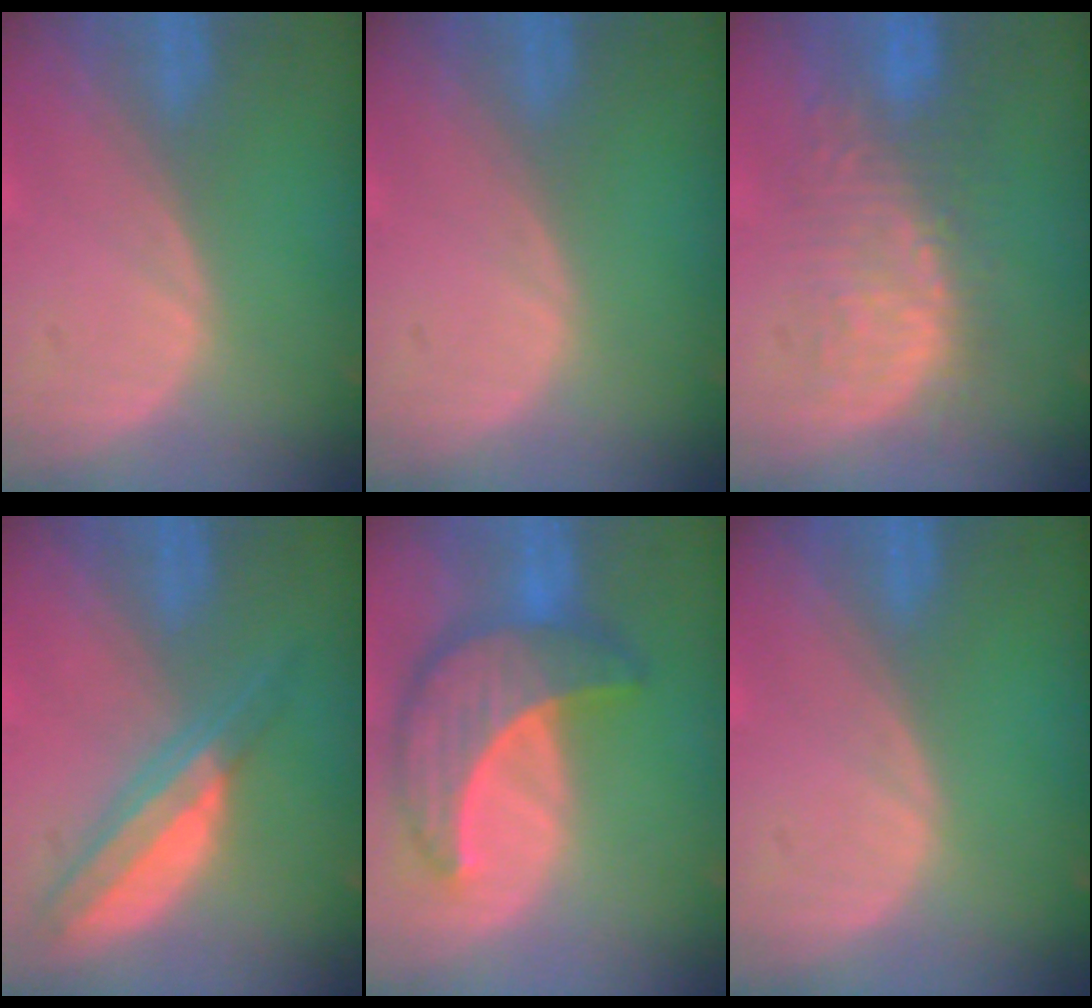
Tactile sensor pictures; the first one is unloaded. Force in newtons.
{"total": 0.0}
{"total": 9.2, "press": 8.9, "slide": 2.1}
{"total": 6.8, "press": 5.8, "slide": 3.4}
{"total": 10.0, "press": 10.0, "slide": 0.8}
{"total": 0.0}